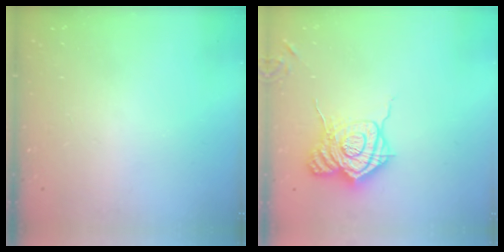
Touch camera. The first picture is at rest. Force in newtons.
{"total": 16.7, "press": 16.7, "slide": 0.6}